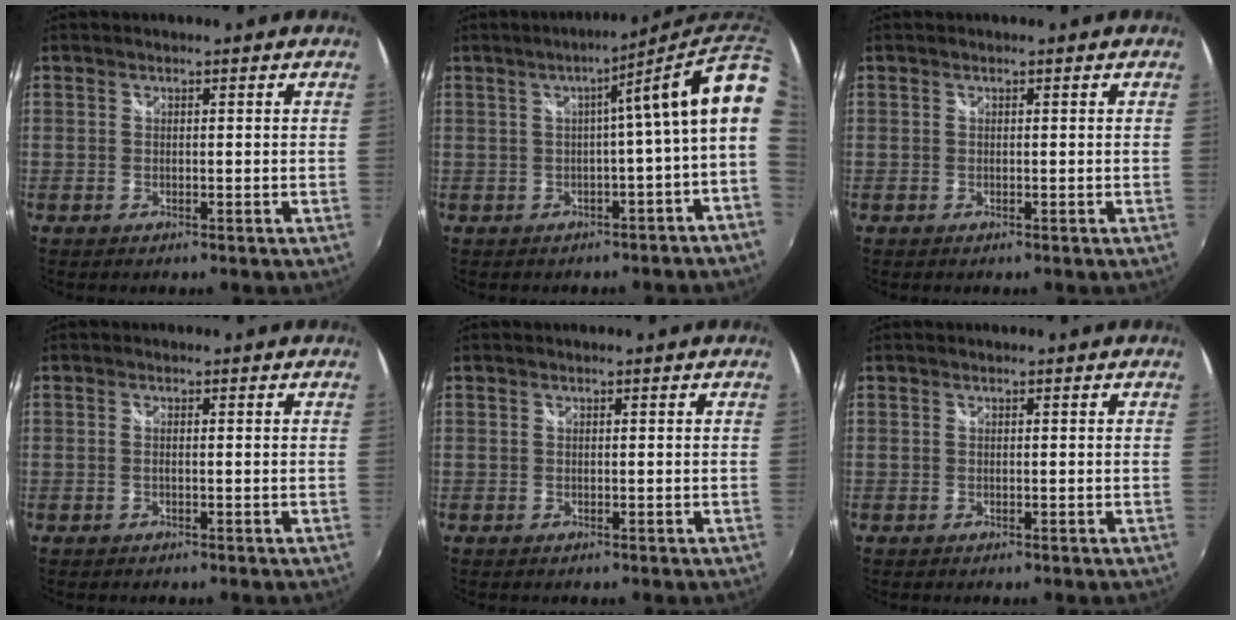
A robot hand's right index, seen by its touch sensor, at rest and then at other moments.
{"total": 9.0, "force": [5.1, -0.1, 7.5], "torque": [-0.098, 0.010, 0.063]}
{"total": 0.0}
{"total": 0.7, "force": [-0.2, -0.2, 0.7], "torque": [-0.010, 0.006, -0.002]}
{"total": 0.0}
{"total": 0.0}